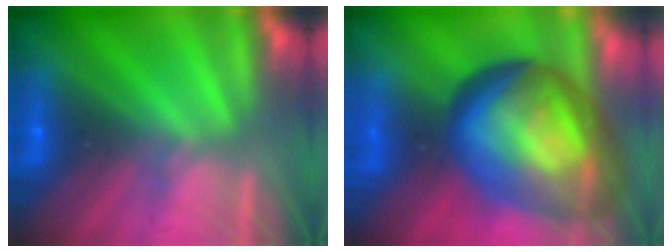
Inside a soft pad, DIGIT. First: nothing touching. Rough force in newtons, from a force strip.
{"total": 8.9}